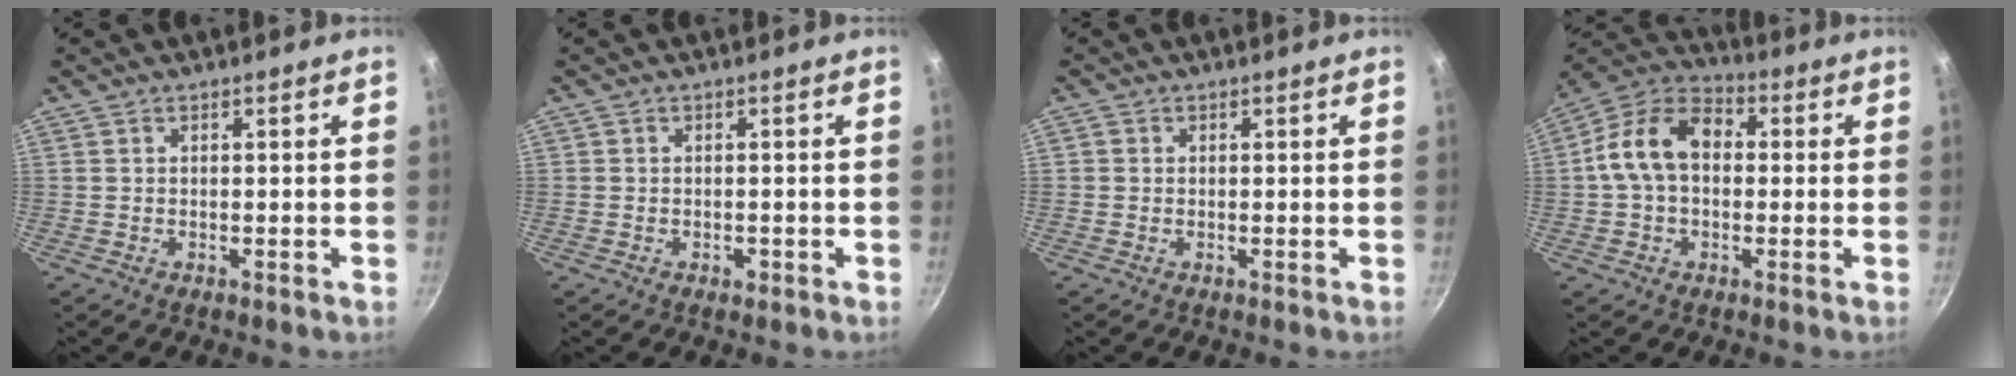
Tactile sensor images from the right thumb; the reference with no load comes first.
{"total": 1.2, "force": [-0.6, 0.9, 0.7], "torque": [-0.010, 0.002, -0.008]}
{"total": 0.6, "force": [-0.1, 0.6, 0.2], "torque": [-0.002, 0.002, -0.003]}
{"total": 12.7, "force": [0.6, 9.0, 8.9], "torque": [-0.132, 0.036, -0.011]}